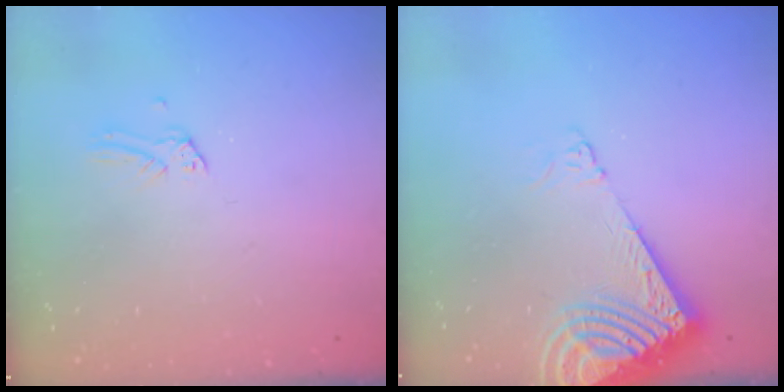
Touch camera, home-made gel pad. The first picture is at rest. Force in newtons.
{"total": 10.1, "press": 9.9, "slide": 1.6}